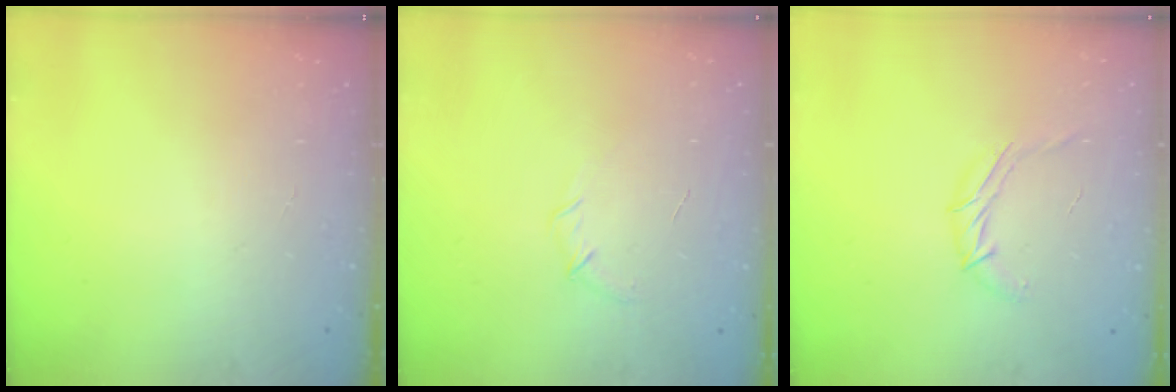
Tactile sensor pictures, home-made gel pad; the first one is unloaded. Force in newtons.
{"total": 5.6, "press": 5.4, "slide": 1.6}
{"total": 6.4, "press": 6.4, "slide": 0.3}